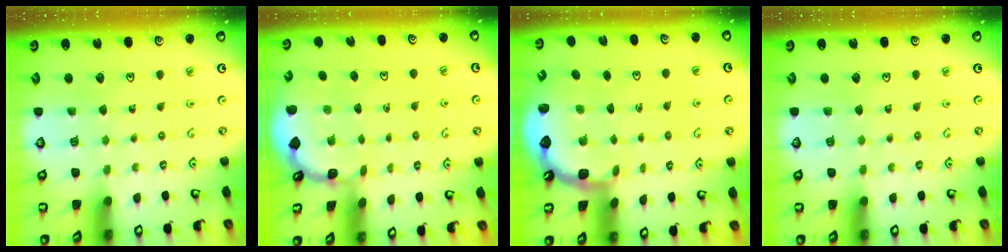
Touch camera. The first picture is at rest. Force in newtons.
{"total": 0.7, "press": 0.7, "slide": 0.1}
{"total": 2.4, "press": 1.5, "slide": 1.9}
{"total": 0.0}